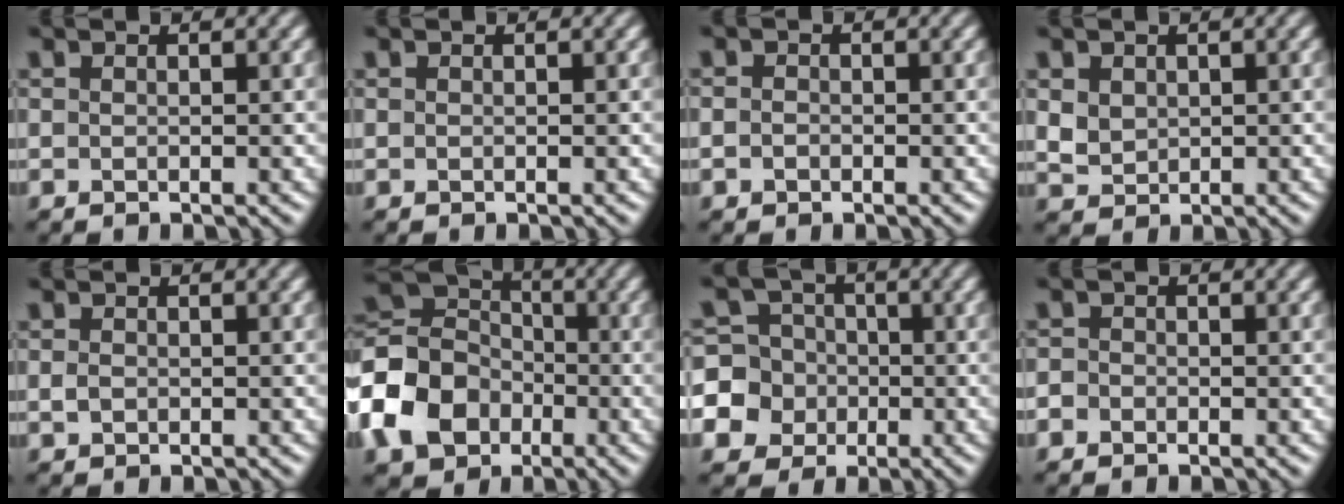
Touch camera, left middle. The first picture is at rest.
{"total": 0.0}
{"total": 0.9, "force": [-0.3, 0.8, 0.4], "torque": [-0.004, -0.004, -0.007]}
{"total": 2.2, "force": [0.7, 1.9, 0.9], "torque": [-0.024, -0.006, 0.018]}
{"total": 0.8, "force": [-0.1, 0.7, 0.5], "torque": [-0.009, -0.002, -0.003]}
{"total": 9.5, "force": [-3.0, 7.5, 4.9], "torque": [-0.112, 0.006, -0.081]}
{"total": 9.7, "force": [-2.2, 9.2, 2.1], "torque": [-0.070, -0.001, -0.065]}
{"total": 1.5, "force": [-0.5, 1.4, 0.5], "torque": [0.004, 0.005, -0.018]}